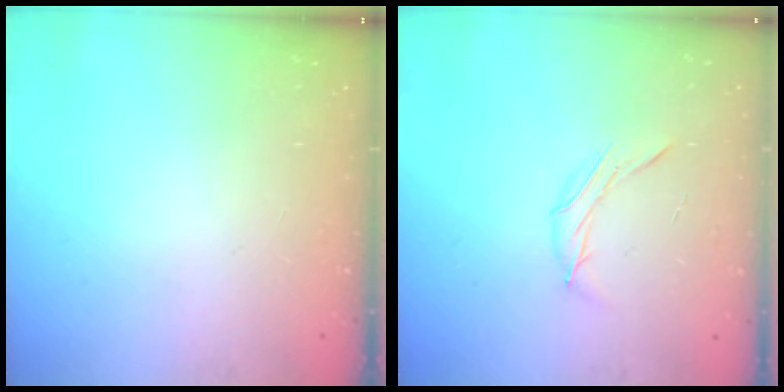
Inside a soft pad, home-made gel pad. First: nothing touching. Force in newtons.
{"total": 6.3, "press": 6.2, "slide": 1.0}